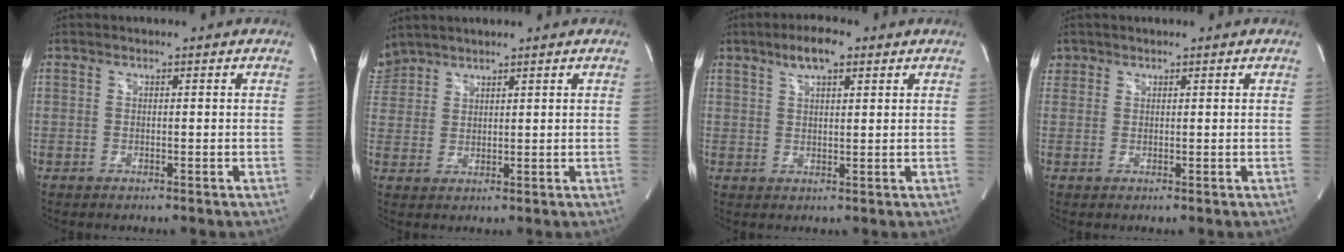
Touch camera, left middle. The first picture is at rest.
{"total": 4.6, "force": [4.3, 1.6, 0.1], "torque": [-0.010, 0.019, 0.093]}
{"total": 5.3, "force": [3.3, 1.5, 3.9], "torque": [-0.075, 0.011, 0.056]}
{"total": 1.6, "force": [0.9, 1.2, 0.0], "torque": [0.011, 0.009, 0.015]}